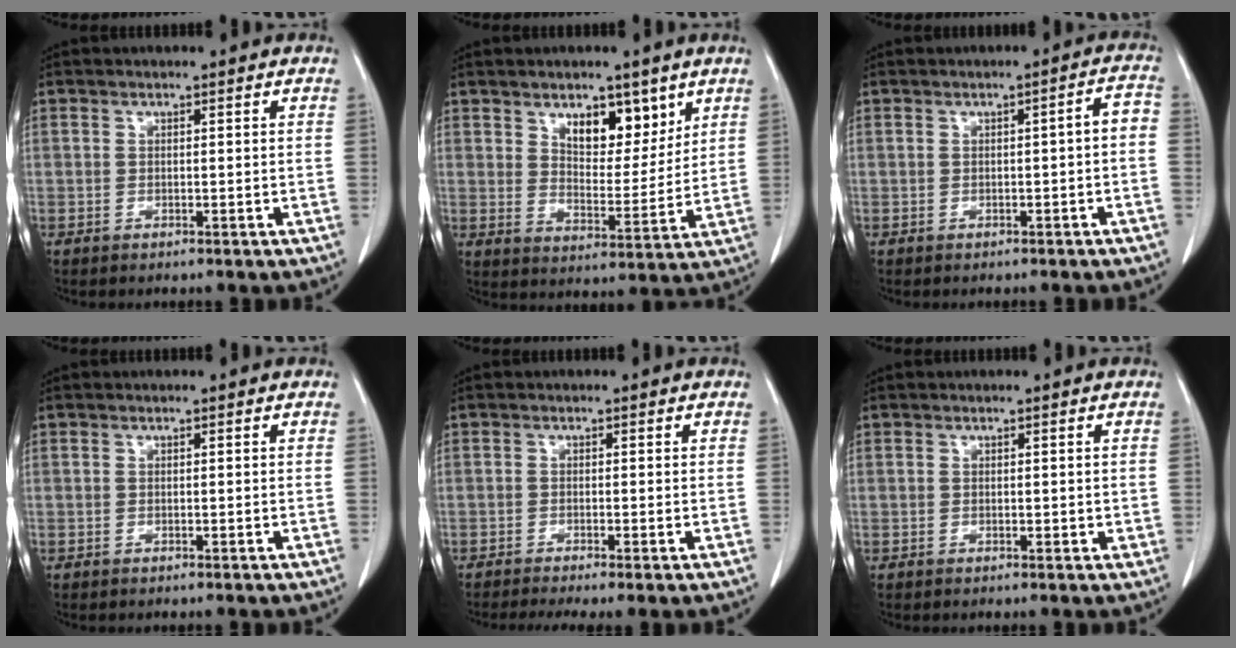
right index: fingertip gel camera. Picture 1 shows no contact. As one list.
[{"total": 8.1, "force": [4.8, 3.8, 5.3], "torque": [-0.074, -0.007, 0.082]}, {"total": 2.7, "force": [-0.6, 0.5, 2.6], "torque": [-0.027, 0.011, -0.010]}, {"total": 0.0}, {"total": 4.2, "force": [-3.0, 0.5, 2.9], "torque": [-0.045, -0.012, -0.048]}, {"total": 1.4, "force": [0.2, 0.8, 1.1], "torque": [-0.013, -0.003, 0.005]}]